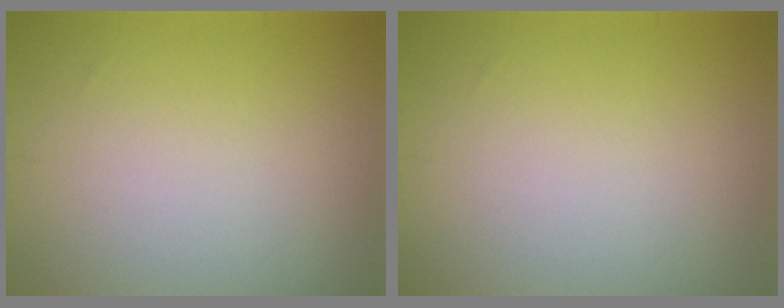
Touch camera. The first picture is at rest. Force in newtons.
{"total": 0.0}